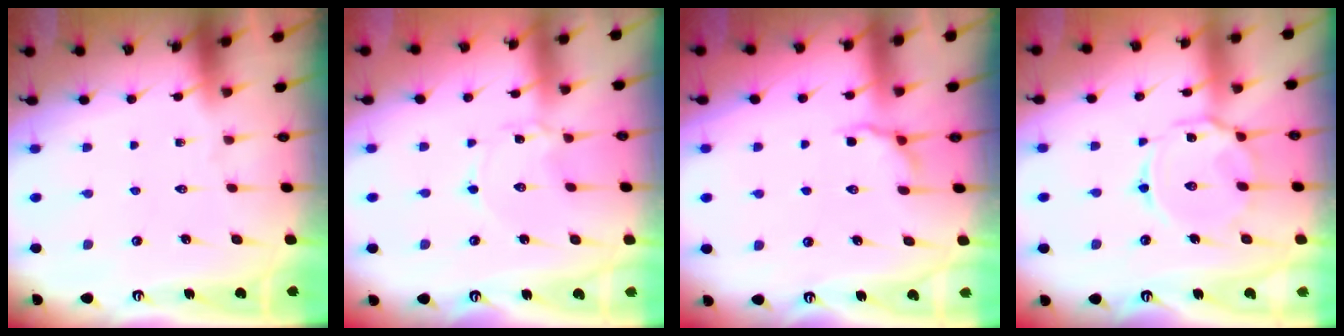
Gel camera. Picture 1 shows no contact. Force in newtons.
{"total": 1.4, "press": 1.4, "slide": 0.1}
{"total": 3.6, "press": 3.0, "slide": 2.0}
{"total": 10.1, "press": 10.0, "slide": 0.8}